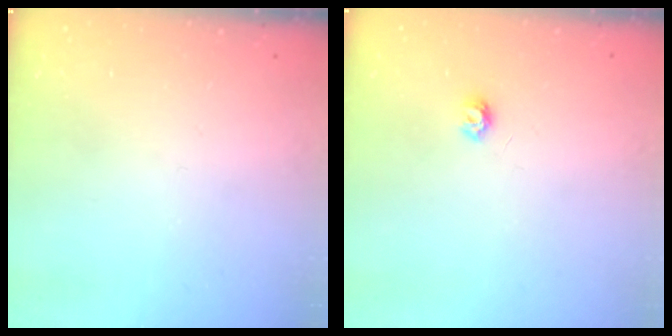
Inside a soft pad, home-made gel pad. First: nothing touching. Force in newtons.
{"total": 3.9, "press": 3.9, "slide": 0.5}